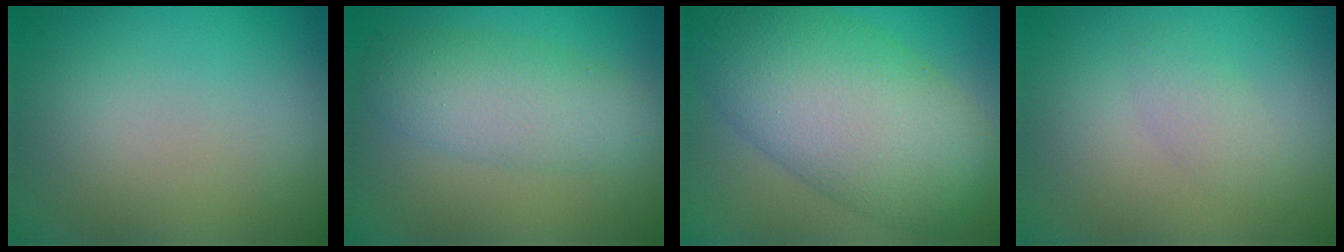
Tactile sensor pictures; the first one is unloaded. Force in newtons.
{"total": 4.4, "press": 4.4, "slide": 0.2}
{"total": 11.4, "press": 11.4, "slide": 0.1}
{"total": 1.6, "press": 1.6, "slide": 0.1}